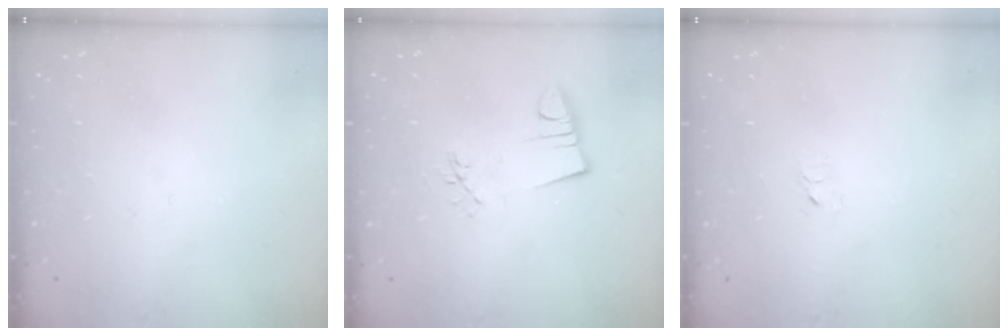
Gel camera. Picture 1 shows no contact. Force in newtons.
{"total": 2.5, "press": 0.9, "slide": 2.4}
{"total": 2.7, "press": 2.7, "slide": 0.2}